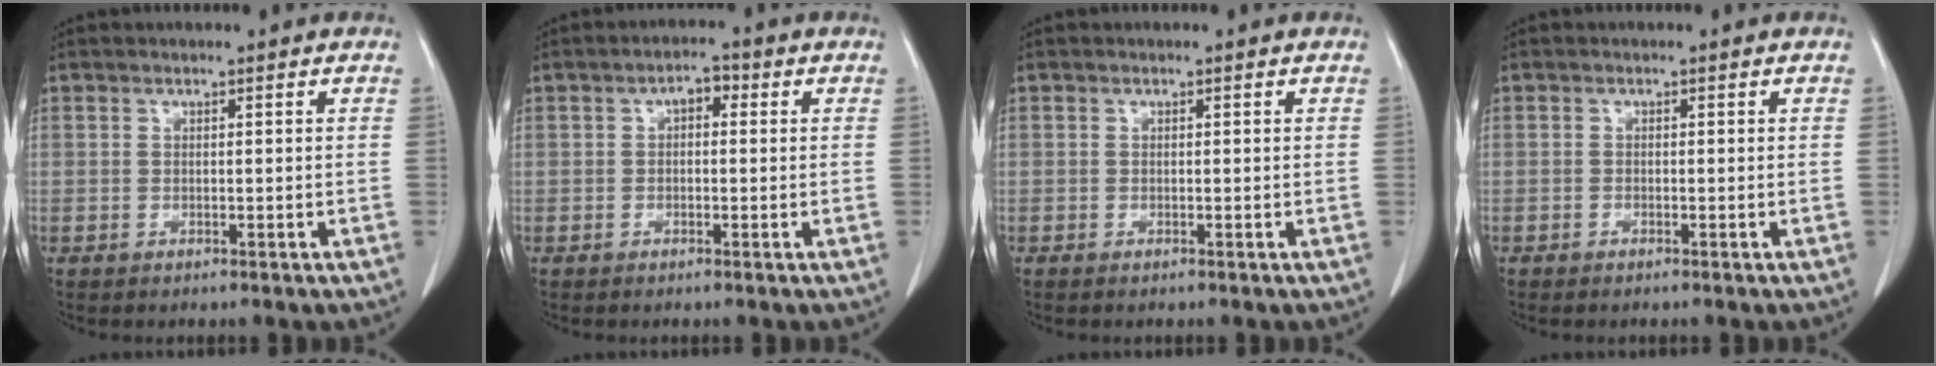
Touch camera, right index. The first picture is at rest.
{"total": 2.6, "force": [0.5, 1.5, 2.2], "torque": [-0.029, 0.015, 0.003]}
{"total": 0.0}
{"total": 0.6, "force": [-0.5, 0.1, 0.3], "torque": [-0.007, 0.000, -0.007]}